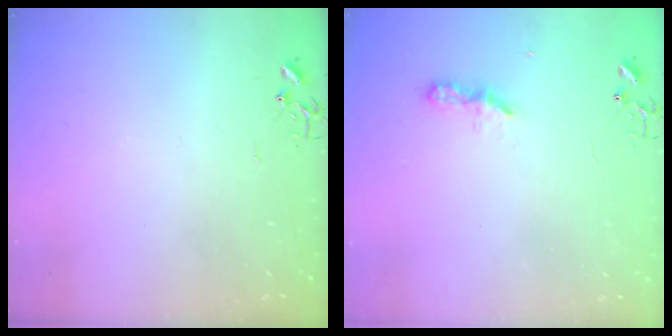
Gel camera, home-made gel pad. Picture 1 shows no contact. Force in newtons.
{"total": 5.9, "press": 5.8, "slide": 0.7}